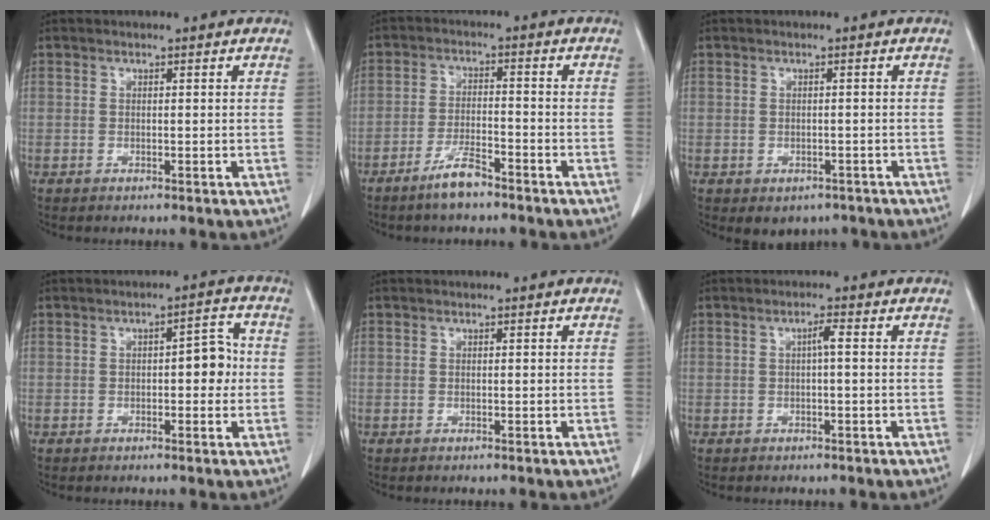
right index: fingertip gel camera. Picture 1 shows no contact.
{"total": 5.2, "force": [-4.0, 0.8, 3.2], "torque": [-0.064, -0.004, -0.075]}
{"total": 3.7, "force": [-2.5, 2.6, 1.0], "torque": [-0.002, 0.005, -0.027]}
{"total": 4.5, "force": [-0.2, 2.0, 4.1], "torque": [-0.048, 0.017, -0.004]}
{"total": 0.0}
{"total": 1.6, "force": [0.1, 0.1, 1.6], "torque": [-0.027, 0.004, 0.002]}